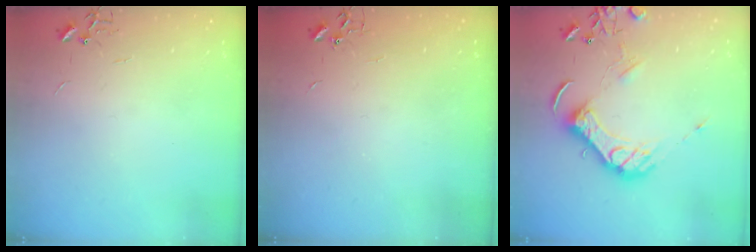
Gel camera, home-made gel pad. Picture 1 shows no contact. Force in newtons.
{"total": 2.3, "press": 2.3, "slide": 0.4}
{"total": 13.8, "press": 13.7, "slide": 2.2}